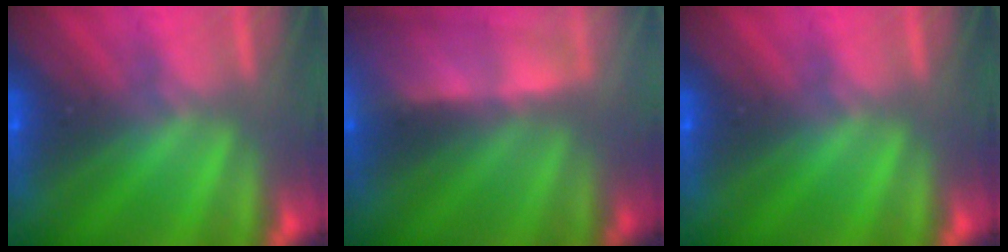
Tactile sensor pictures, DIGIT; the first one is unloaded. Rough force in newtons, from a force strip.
{"total": 13.7}
{"total": 0.0}